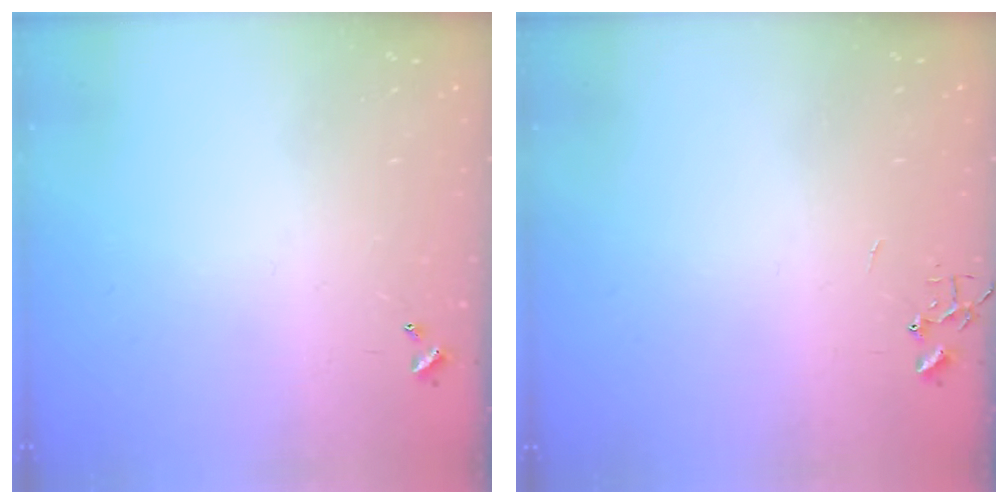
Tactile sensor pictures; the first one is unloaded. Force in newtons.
{"total": 0.0}